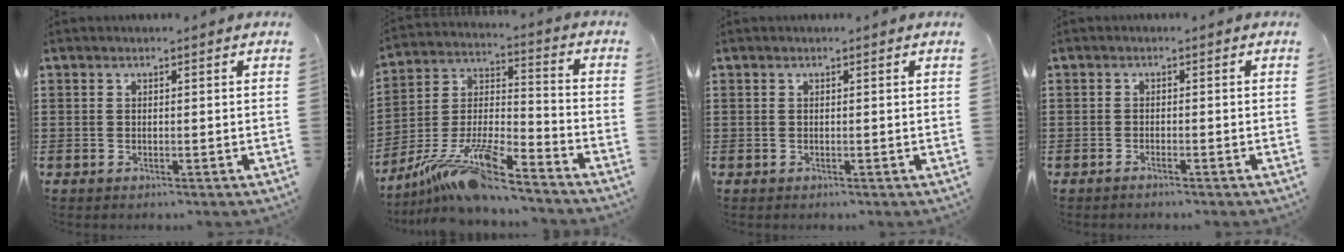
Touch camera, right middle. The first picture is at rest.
{"total": 13.6, "force": [-11.1, 1.6, 7.7], "torque": [-0.157, 0.013, -0.214]}
{"total": 0.0}
{"total": 0.9, "force": [-0.7, -0.1, 0.5], "torque": [-0.010, -0.005, -0.012]}